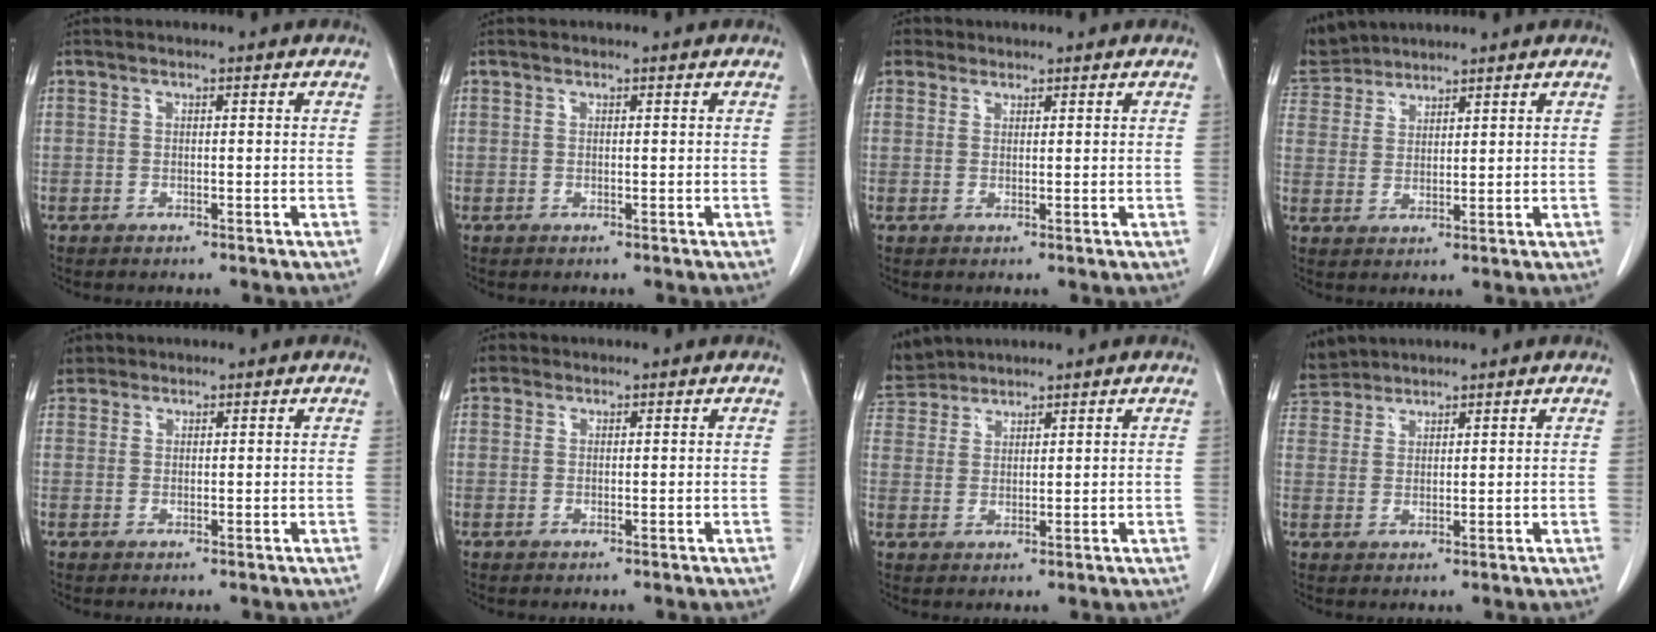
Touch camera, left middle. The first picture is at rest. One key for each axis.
{"total": 0.0}
{"total": 2.9, "fx": 1.9, "fy": 2.1, "fz": 0.3, "tx": -0.004, "ty": 0.013, "tz": 0.032}
{"total": 8.0, "fx": 7.6, "fy": 2.4, "fz": 0.8, "tx": -0.027, "ty": 0.021, "tz": 0.156}
{"total": 3.4, "fx": 2.6, "fy": 2.2, "fz": 0.4, "tx": -0.011, "ty": 0.012, "tz": 0.050}
{"total": 2.7, "fx": 1.8, "fy": 2.0, "fz": 0.6, "tx": -0.015, "ty": 0.018, "tz": 0.033}
{"total": 7.4, "fx": 7.0, "fy": 2.4, "fz": 0.6, "tx": -0.023, "ty": 0.022, "tz": 0.143}
{"total": 6.5, "fx": 6.1, "fy": 2.0, "fz": 0.5, "tx": -0.018, "ty": 0.022, "tz": 0.123}